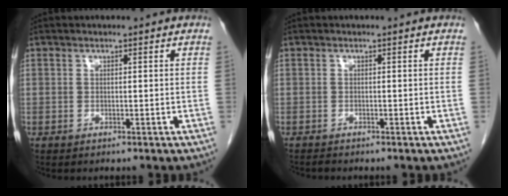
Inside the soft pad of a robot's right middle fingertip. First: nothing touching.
{"total": 0.8, "force": [-0.8, 0.0, 0.0], "torque": [-0.006, -0.004, -0.016]}